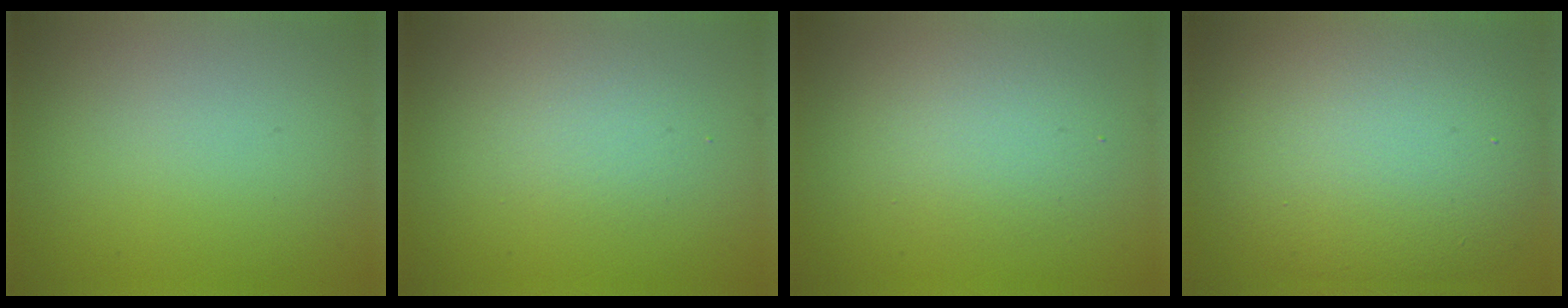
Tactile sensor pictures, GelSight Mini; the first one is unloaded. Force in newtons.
{"total": 2.2, "press": 2.2, "slide": 0.0}
{"total": 2.0, "press": 2.0, "slide": 0.2}
{"total": 11.7, "press": 11.7, "slide": 0.7}